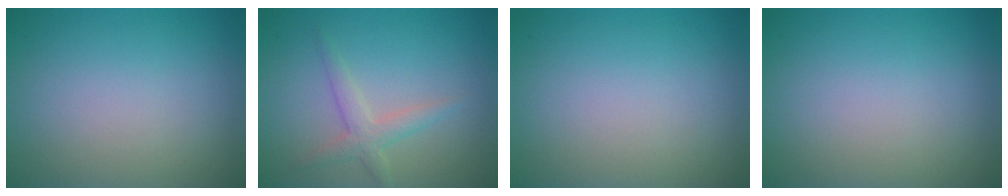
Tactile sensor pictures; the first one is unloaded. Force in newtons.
{"total": 2.2, "press": 2.2, "slide": 0.1}
{"total": 0.0}
{"total": 0.0}